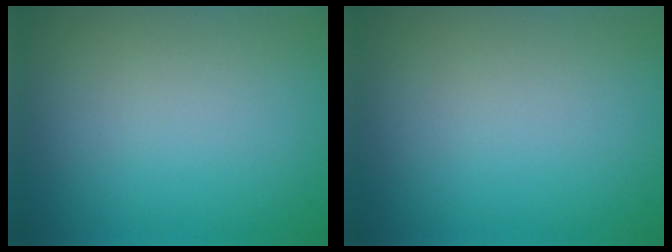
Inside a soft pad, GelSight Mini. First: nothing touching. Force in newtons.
{"total": 0.0}